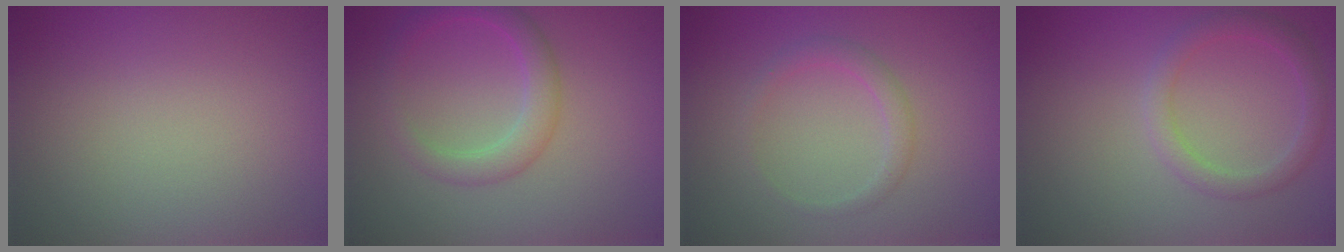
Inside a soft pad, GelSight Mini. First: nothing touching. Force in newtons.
{"total": 2.7, "press": 2.7, "slide": 0.1}
{"total": 1.5, "press": 1.5, "slide": 0.1}
{"total": 2.3, "press": 2.3, "slide": 0.0}